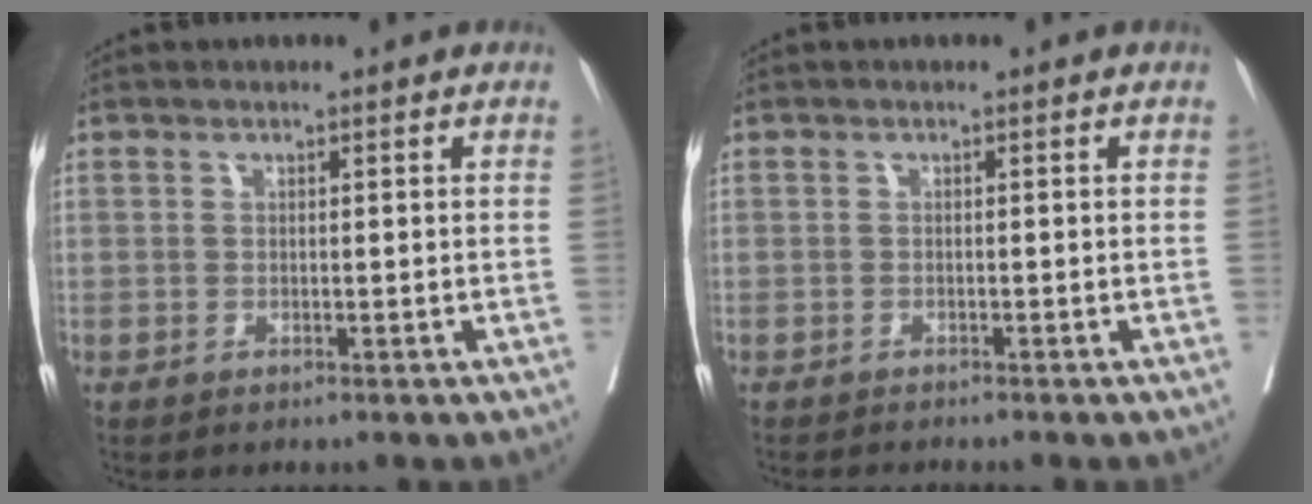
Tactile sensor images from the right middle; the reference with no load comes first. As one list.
[{"total": 1.9, "force": [-1.8, -0.1, 0.4], "torque": [-0.009, -0.005, -0.026]}]